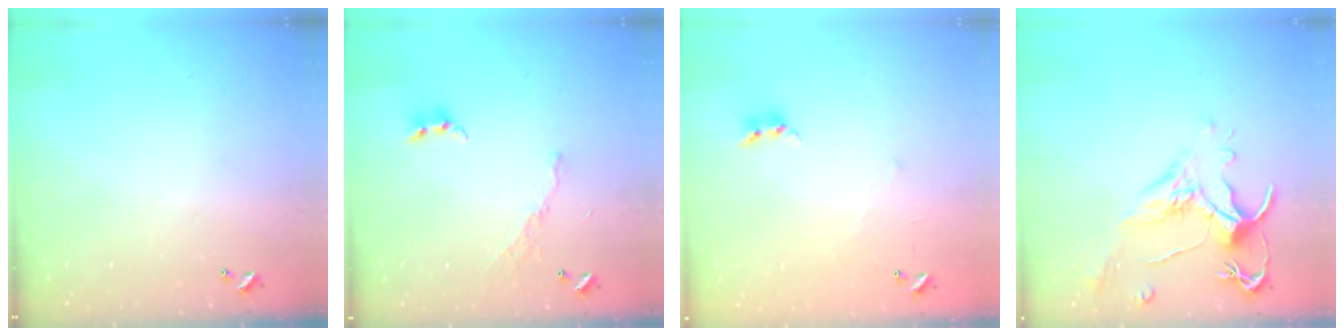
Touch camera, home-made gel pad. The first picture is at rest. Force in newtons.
{"total": 7.1, "press": 7.1, "slide": 0.6}
{"total": 5.1, "press": 4.9, "slide": 1.1}
{"total": 1.5, "press": 1.0, "slide": 1.1}